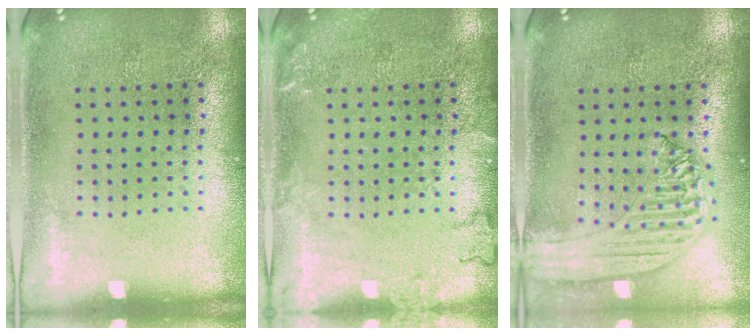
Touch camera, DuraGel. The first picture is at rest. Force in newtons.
{"total": 1.7, "press": 1.6, "slide": 0.3}
{"total": 1.7, "press": 1.6, "slide": 0.5}